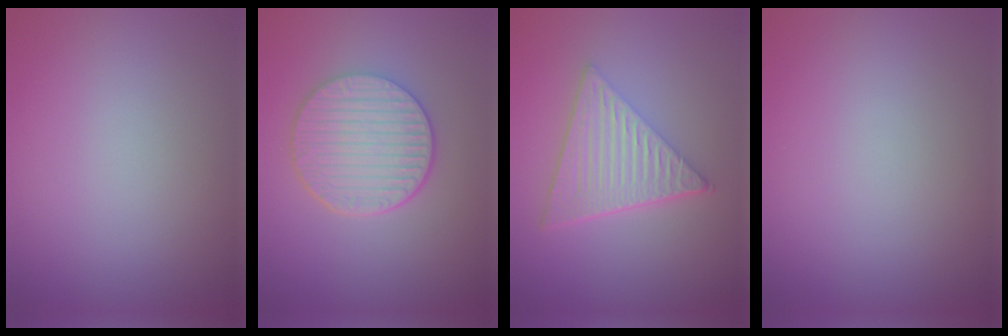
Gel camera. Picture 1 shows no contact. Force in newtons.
{"total": 6.0, "press": 4.5, "slide": 4.0}
{"total": 6.7, "press": 4.5, "slide": 4.9}
{"total": 0.0}